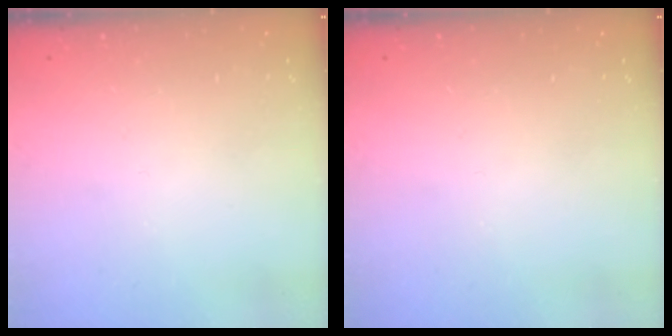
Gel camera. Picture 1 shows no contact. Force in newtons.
{"total": 0.0}